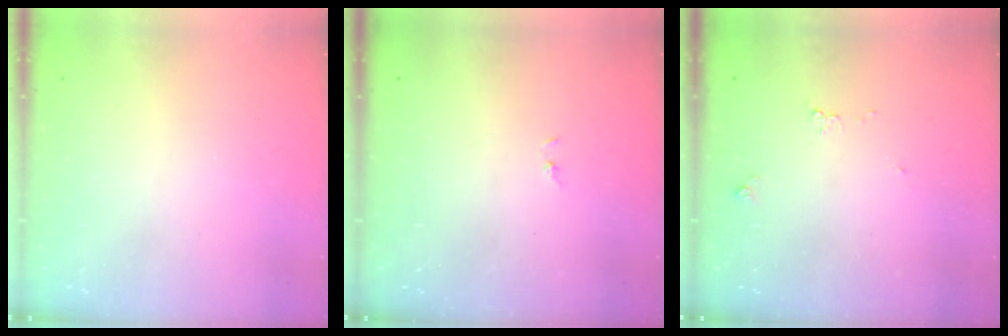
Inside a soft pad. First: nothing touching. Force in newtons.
{"total": 0.7, "press": 0.7, "slide": 0.1}
{"total": 5.5, "press": 5.5, "slide": 0.7}